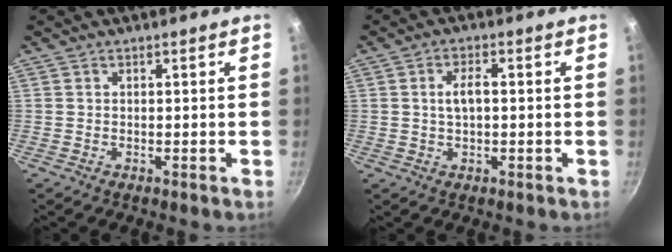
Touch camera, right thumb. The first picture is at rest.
{"total": 3.9, "force": [0.2, 1.8, 3.4], "torque": [-0.061, 0.014, 0.003]}